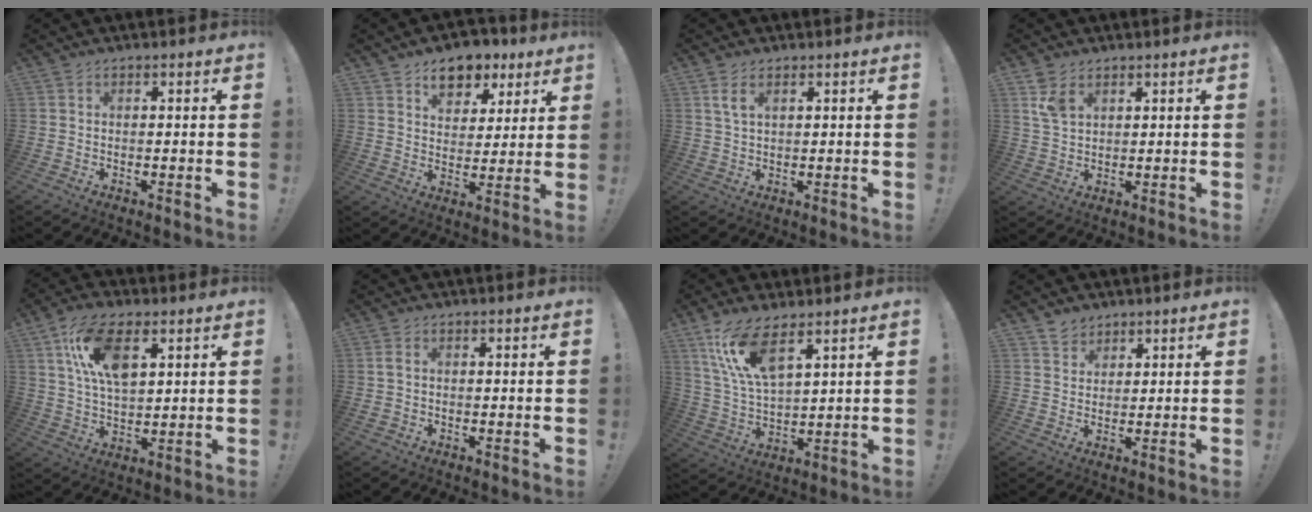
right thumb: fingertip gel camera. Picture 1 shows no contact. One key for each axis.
{"total": 9.7, "fx": 6.1, "fy": 6.5, "fz": 3.8, "tx": -0.050, "ty": -0.034, "tz": 0.113}
{"total": 3.9, "fx": 1.8, "fy": 1.5, "fz": 3.0, "tx": -0.052, "ty": -0.004, "tz": 0.032}
{"total": 5.0, "fx": 3.0, "fy": 2.7, "fz": 2.9, "tx": -0.051, "ty": -0.013, "tz": 0.058}
{"total": 14.5, "fx": 5.9, "fy": 7.3, "fz": 11.0, "tx": -0.201, "ty": -0.004, "tz": 0.110}
{"total": 1.1, "fx": 0.2, "fy": 0.5, "fz": 1.0, "tx": -0.019, "ty": 0.005, "tz": 0.003}
{"total": 12.8, "fx": 8.0, "fy": 3.8, "fz": 9.2, "tx": -0.189, "ty": -0.024, "tz": 0.147}
{"total": 3.8, "fx": 3.1, "fy": 2.2, "fz": 0.1, "tx": 0.006, "ty": -0.022, "tz": 0.058}